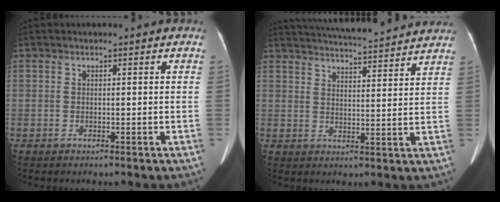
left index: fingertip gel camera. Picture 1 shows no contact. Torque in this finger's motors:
{"motor_torque": [0.04, -0.38, 0.04, 0.01]}